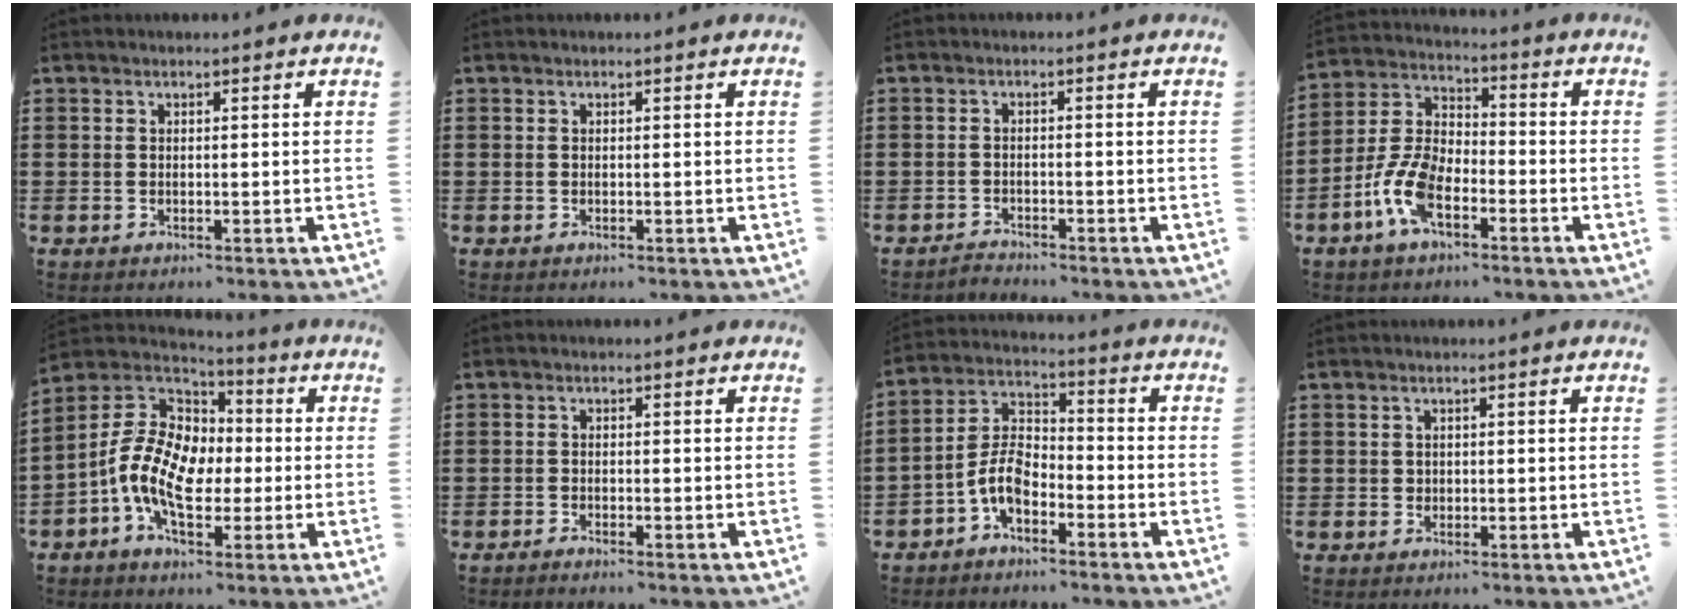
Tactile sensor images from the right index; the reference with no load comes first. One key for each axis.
{"total": 0.0}
{"total": 1.4, "fx": -1.4, "fy": 0.2, "fz": 0.0, "tx": -0.005, "ty": 0.003, "tz": -0.031}
{"total": 8.9, "fx": -4.1, "fy": 4.6, "fz": 6.5, "tx": -0.172, "ty": -0.001, "tz": -0.086}
{"total": 12.7, "fx": -2.0, "fy": 8.4, "fz": 9.3, "tx": -0.223, "ty": 0.009, "tz": -0.041}
{"total": 0.8, "fx": -0.8, "fy": 0.0, "fz": 0.2, "tx": -0.005, "ty": -0.002, "tz": -0.016}
{"total": 6.8, "fx": -3.6, "fy": 3.6, "fz": 4.6, "tx": -0.117, "ty": 0.005, "tz": -0.077}
{"total": 0.7, "fx": 0.2, "fy": 0.7, "fz": 0.1, "tx": -0.004, "ty": 0.004, "tz": 0.004}